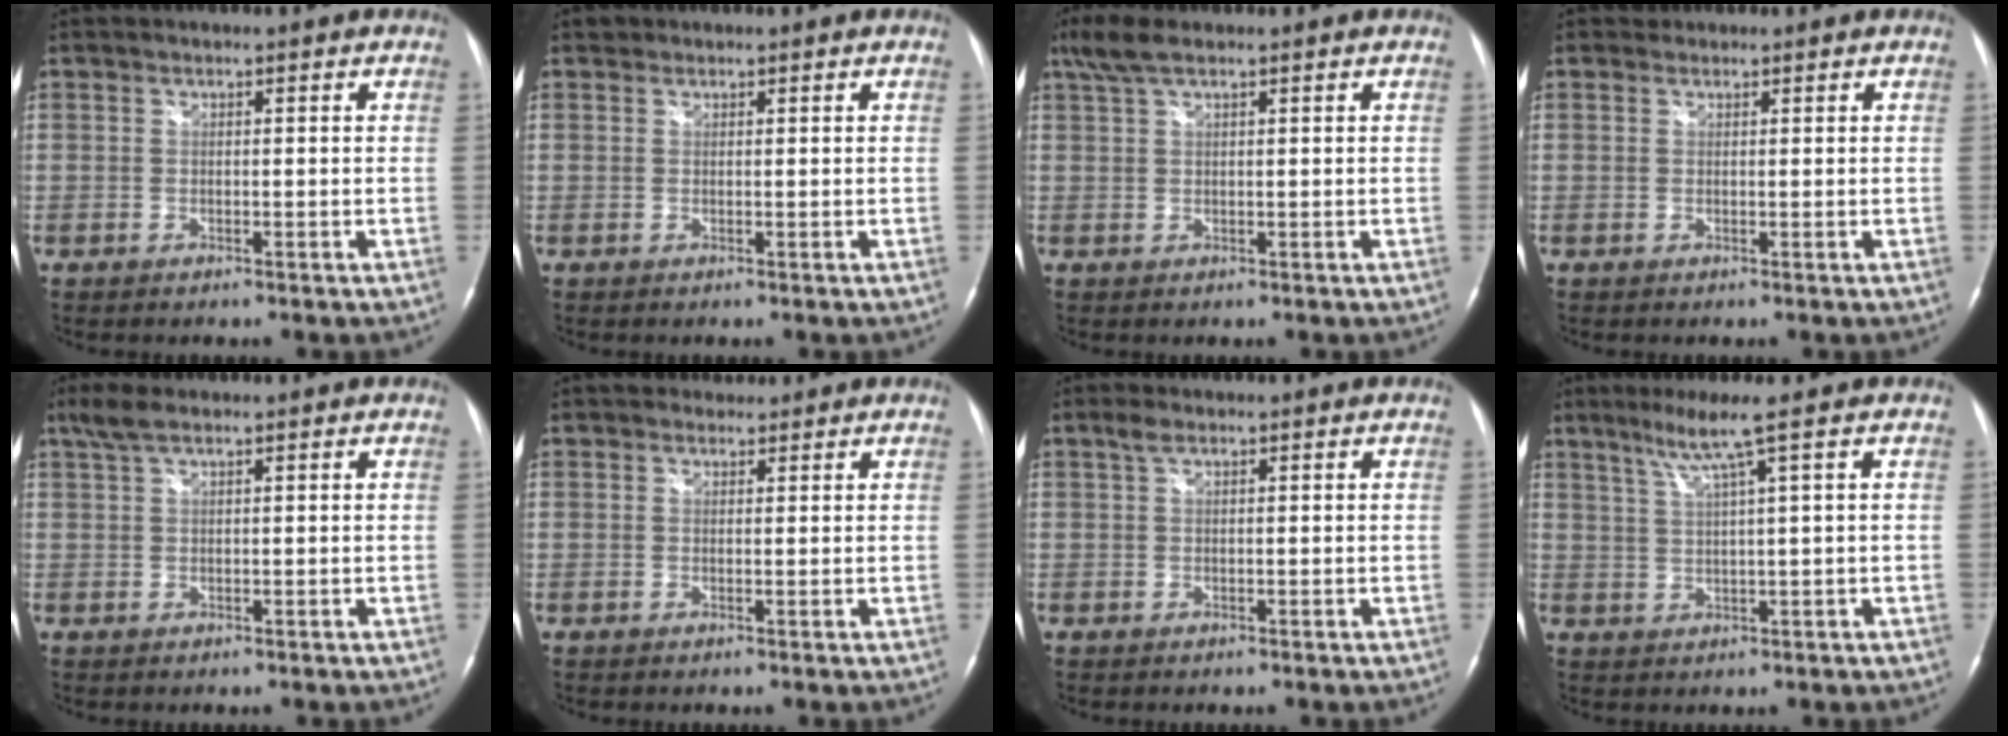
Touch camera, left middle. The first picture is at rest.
{"total": 0.6, "force": [0.6, 0.3, 0.0], "torque": [-0.001, 0.004, 0.010]}
{"total": 4.0, "force": [2.9, 0.9, 2.7], "torque": [-0.066, 0.020, 0.062]}
{"total": 0.7, "force": [0.7, 0.3, -0.1], "torque": [0.002, 0.003, 0.011]}
{"total": 2.9, "force": [2.1, 0.6, 1.9], "torque": [-0.048, 0.015, 0.047]}
{"total": 1.4, "force": [1.2, 0.7, -0.2], "torque": [0.004, 0.007, 0.016]}
{"total": 1.3, "force": [0.9, 0.4, 1.0], "torque": [-0.022, 0.013, 0.018]}
{"total": 6.1, "force": [3.1, -1.5, 5.0], "torque": [-0.100, 0.010, 0.062]}